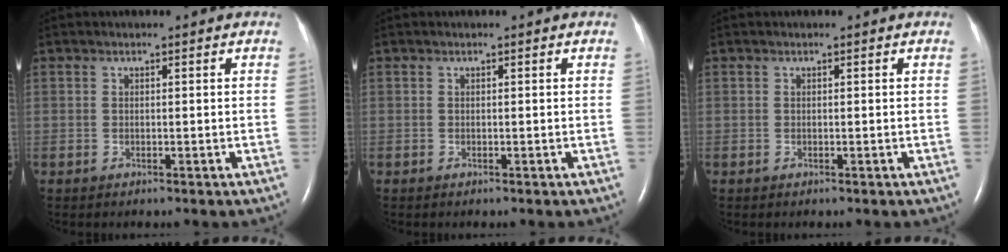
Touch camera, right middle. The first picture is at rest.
{"total": 0.0}
{"total": 0.0}